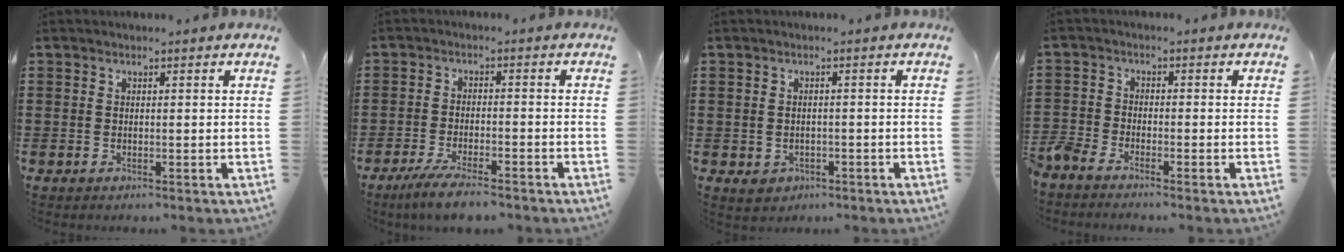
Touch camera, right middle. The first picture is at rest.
{"total": 4.8, "force": [-4.1, 0.4, 2.5], "torque": [-0.054, -0.009, -0.078]}
{"total": 1.4, "force": [-0.7, 1.1, 0.3], "torque": [-0.012, -0.002, -0.017]}
{"total": 2.7, "force": [-2.6, 0.6, 0.4], "torque": [-0.032, -0.004, -0.062]}